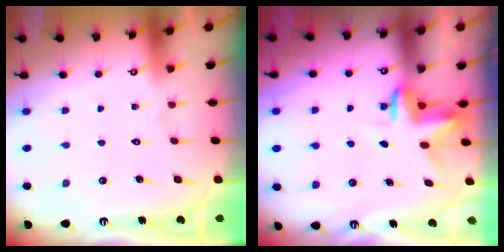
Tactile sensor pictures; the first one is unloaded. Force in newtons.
{"total": 3.6, "press": 3.6, "slide": 0.2}